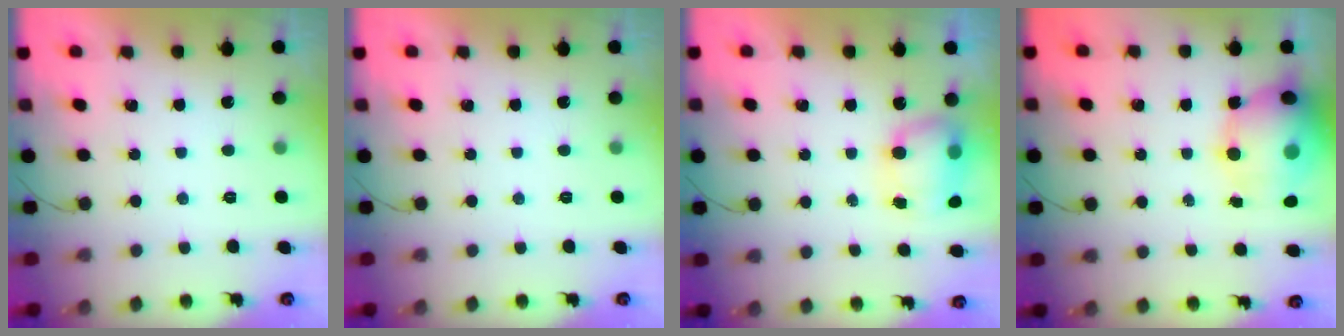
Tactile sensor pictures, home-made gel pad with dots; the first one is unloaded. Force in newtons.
{"total": 0.0}
{"total": 7.6, "press": 7.4, "slide": 1.4}
{"total": 15.9, "press": 15.3, "slide": 4.4}